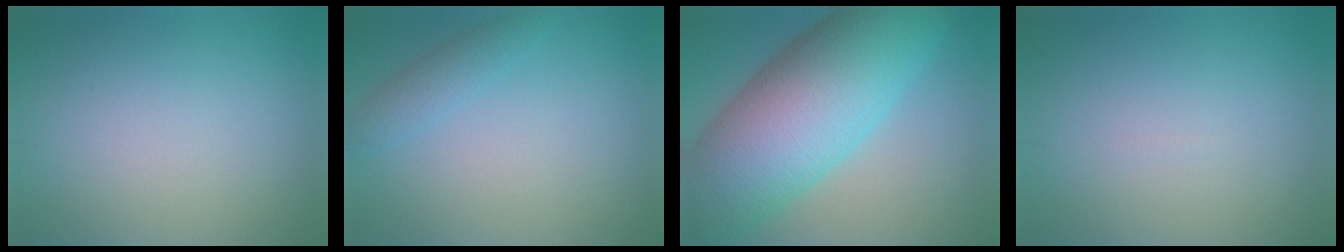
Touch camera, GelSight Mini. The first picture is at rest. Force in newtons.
{"total": 2.0, "press": 2.0, "slide": 0.0}
{"total": 15.1, "press": 15.1, "slide": 0.4}
{"total": 0.0}